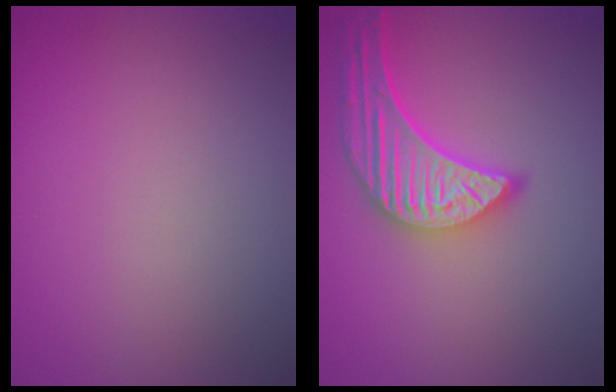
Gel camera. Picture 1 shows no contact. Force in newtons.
{"total": 5.3, "press": 4.7, "slide": 2.5}